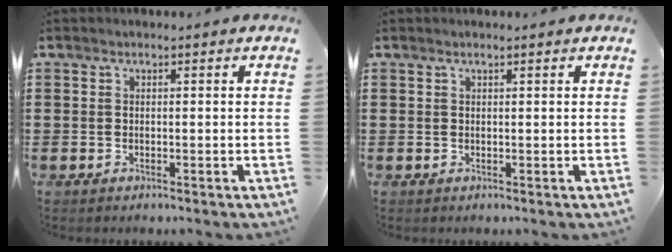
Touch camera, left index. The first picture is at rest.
{"total": 0.5, "force": [0.4, 0.0, 0.4], "torque": [-0.007, -0.001, 0.008]}